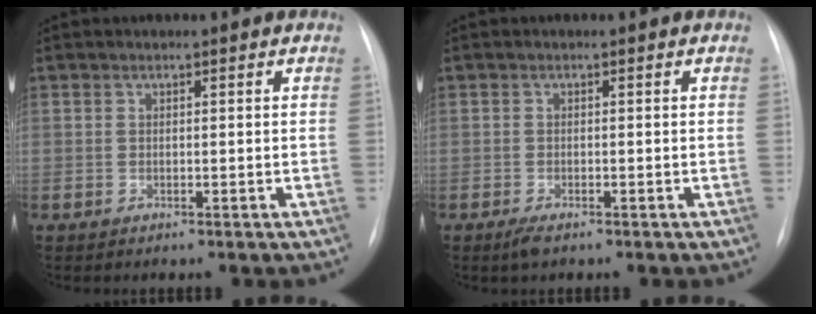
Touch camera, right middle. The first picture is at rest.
{"total": 1.6, "force": [-1.0, 0.5, 1.1], "torque": [-0.026, -0.004, -0.017]}